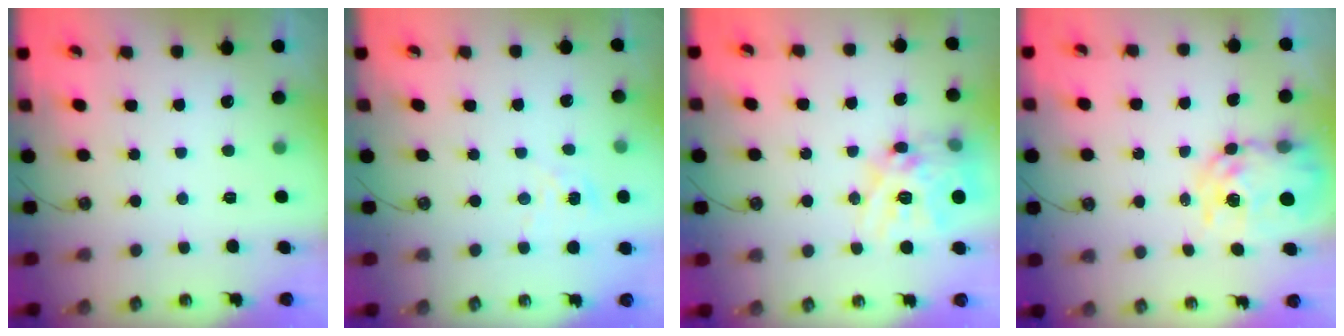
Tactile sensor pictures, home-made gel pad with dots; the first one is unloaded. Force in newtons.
{"total": 2.9, "press": 2.8, "slide": 0.3}
{"total": 19.4, "press": 19.3, "slide": 1.9}
{"total": 12.3, "press": 12.2, "slide": 1.0}